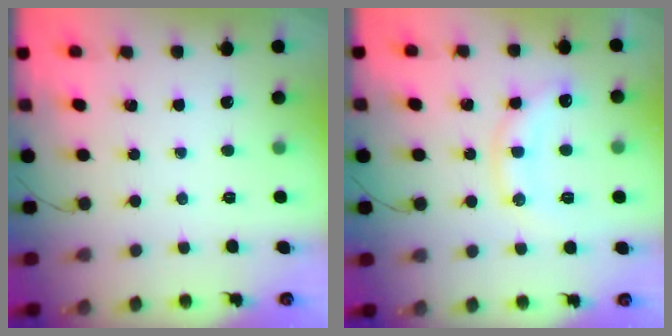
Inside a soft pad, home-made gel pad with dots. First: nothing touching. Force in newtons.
{"total": 13.4, "press": 13.4, "slide": 0.6}